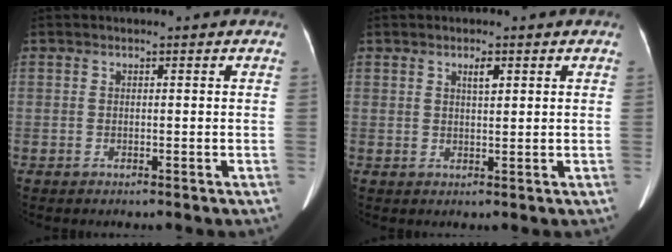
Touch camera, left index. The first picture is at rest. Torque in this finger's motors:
{"motor_torque": [0.30, -0.22, 0.15, 0.04]}